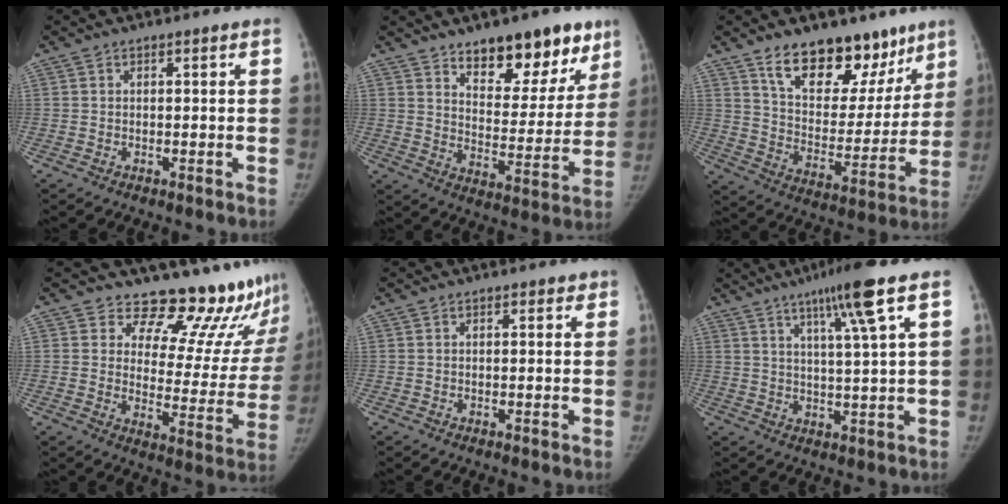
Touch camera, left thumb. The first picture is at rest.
{"total": 16.7, "force": [11.3, 8.2, 9.2], "torque": [-0.053, -0.069, 0.165]}
{"total": 19.9, "force": [13.4, 10.7, 10.1], "torque": [-0.085, -0.078, 0.212]}
{"total": 18.2, "force": [16.9, 5.8, 3.7], "torque": [0.017, -0.165, 0.196]}
{"total": 1.0, "force": [0.5, 0.7, 0.5], "torque": [0.005, 0.001, -0.001]}
{"total": 10.0, "force": [5.3, -0.6, 8.4], "torque": [-0.142, -0.019, 0.087]}